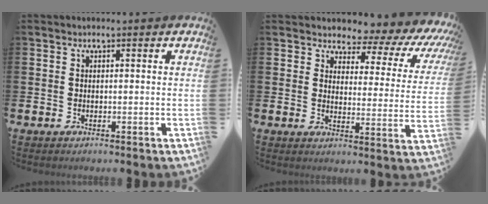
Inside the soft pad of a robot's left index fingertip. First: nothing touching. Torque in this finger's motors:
{"motor_torque": [0.38, -0.35, 0.50, 0.05]}